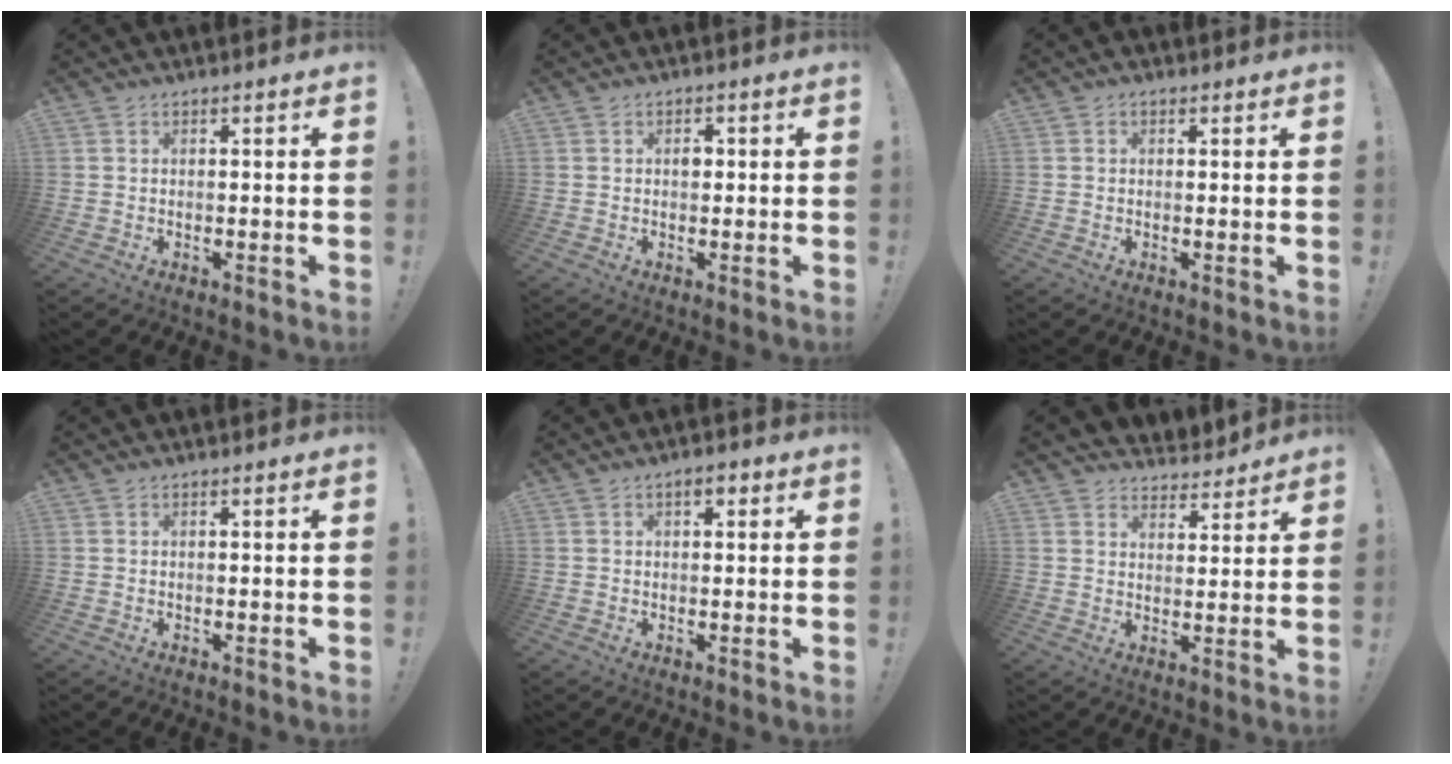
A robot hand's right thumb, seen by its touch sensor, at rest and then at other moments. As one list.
[{"total": 2.0, "force": [0.2, 1.4, 1.4], "torque": [-0.015, 0.002, -0.002]}, {"total": 0.9, "force": [0.2, 0.7, 0.6], "torque": [-0.005, -0.001, 0.004]}, {"total": 0.0}, {"total": 2.8, "force": [1.2, 1.4, 2.0], "torque": [-0.023, -0.001, 0.017]}, {"total": 4.8, "force": [4.0, 2.6, 0.3], "torque": [0.004, -0.040, 0.073]}]